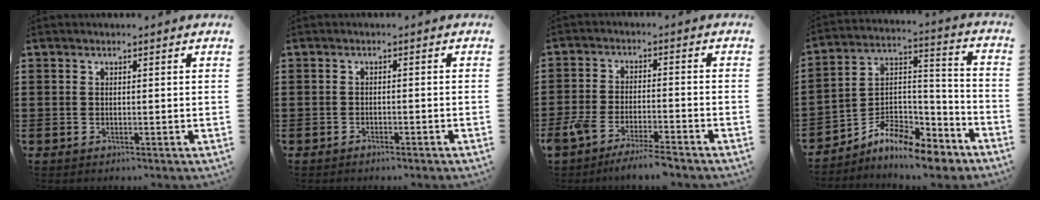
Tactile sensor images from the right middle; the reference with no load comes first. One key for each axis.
{"total": 0.9, "fx": -0.9, "fy": 0.1, "fz": 0.2, "tx": -0.007, "ty": -0.001, "tz": -0.018}
{"total": 5.6, "fx": -5.0, "fy": 0.4, "fz": 2.5, "tx": -0.063, "ty": -0.011, "tz": -0.100}
{"total": 9.4, "fx": -8.3, "fy": 2.4, "fz": 3.8, "tx": -0.072, "ty": 0.016, "tz": -0.165}